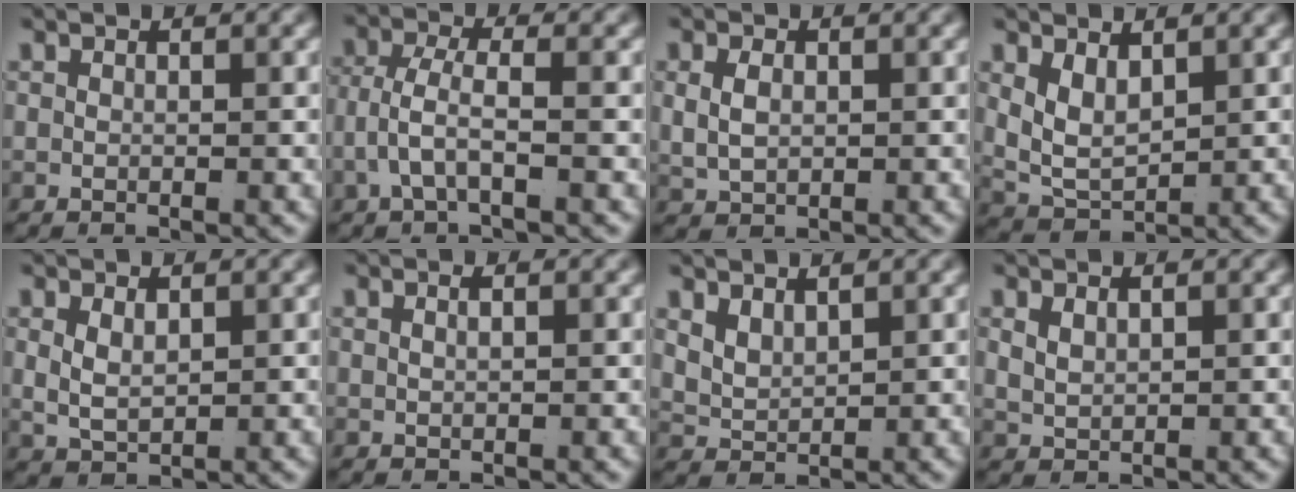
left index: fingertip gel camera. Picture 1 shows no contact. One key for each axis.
{"total": 3.3, "fx": -1.2, "fy": 1.6, "fz": 2.6, "tx": -0.061, "ty": -0.019, "tz": -0.013}
{"total": 2.7, "fx": 0.5, "fy": 2.1, "fz": 1.7, "tx": -0.038, "ty": -0.006, "tz": 0.021}
{"total": 5.4, "fx": 0.7, "fy": 4.3, "fz": 3.2, "tx": -0.087, "ty": -0.025, "tz": 0.021}
{"total": 2.6, "fx": 0.4, "fy": 1.9, "fz": 1.8, "tx": -0.045, "ty": -0.017, "tz": 0.023}
{"total": 0.6, "fx": 0.2, "fy": -0.3, "fz": 0.5, "tx": -0.006, "ty": -0.003, "tz": 0.009}
{"total": 2.6, "fx": 1.2, "fy": 2.0, "fz": 1.3, "tx": -0.043, "ty": -0.014, "tz": 0.033}
{"total": 1.3, "fx": 0.8, "fy": 0.7, "fz": 0.8, "tx": -0.021, "ty": -0.007, "tz": 0.029}